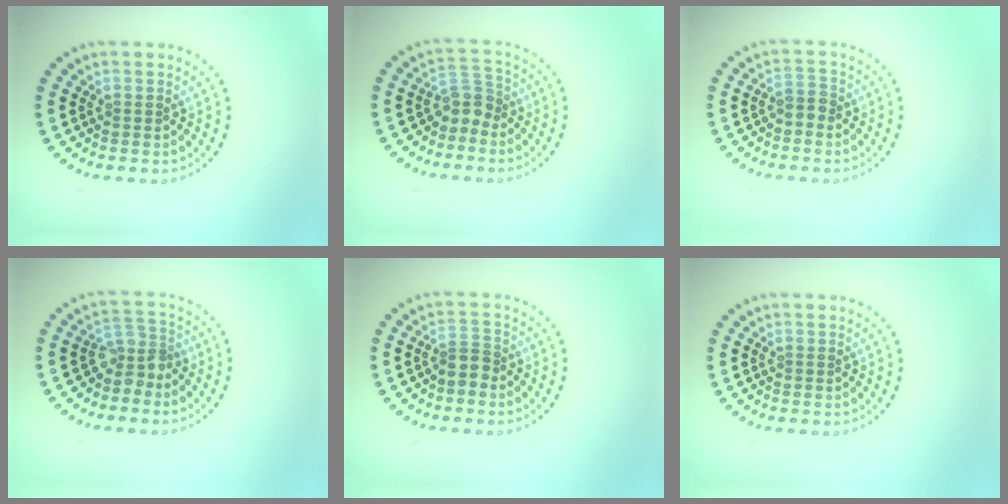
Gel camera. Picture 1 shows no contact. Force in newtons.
{"total": 2.5, "press": 1.9, "slide": 1.6}
{"total": 1.5, "press": 1.2, "slide": 0.9}
{"total": 2.4, "press": 1.8, "slide": 1.6}
{"total": 2.1, "press": 1.6, "slide": 1.3}
{"total": 0.0}